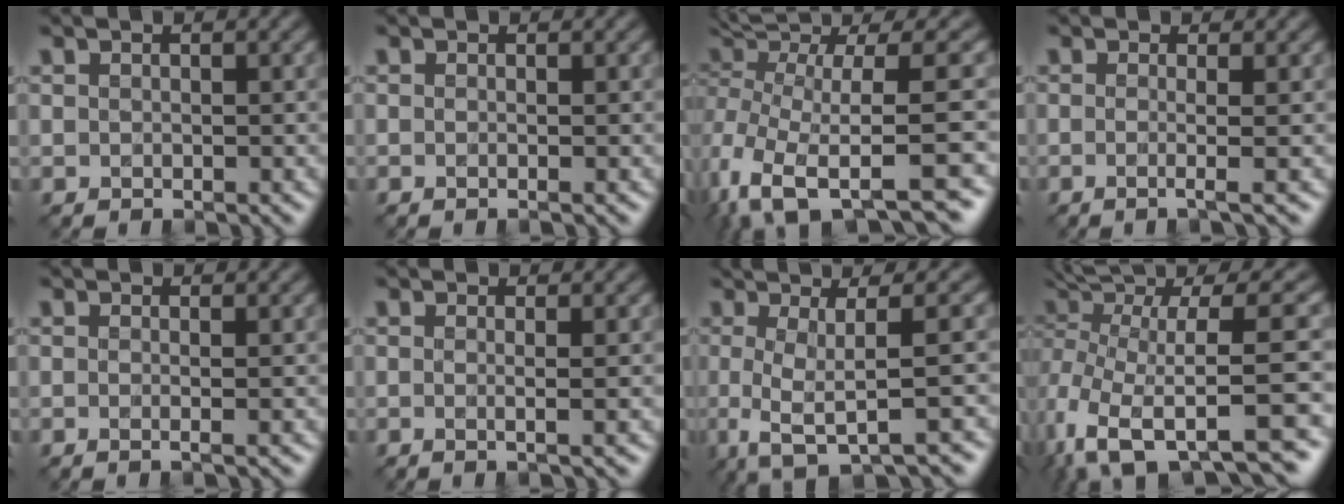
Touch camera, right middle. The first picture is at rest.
{"total": 1.0, "force": [0.0, 0.4, 0.9], "torque": [-0.012, -0.011, -0.016]}
{"total": 11.5, "force": [-1.6, 4.0, 10.6], "torque": [-0.215, 0.005, 0.000]}
{"total": 2.4, "force": [-0.2, 0.8, 2.3], "torque": [-0.030, -0.002, -0.029]}
{"total": 1.7, "force": [0.1, 0.8, 1.5], "torque": [-0.014, -0.006, -0.021]}
{"total": 2.0, "force": [0.2, 0.8, 1.9], "torque": [-0.021, 0.000, -0.023]}
{"total": 6.5, "force": [-0.7, 1.4, 6.3], "torque": [-0.084, 0.002, -0.017]}
{"total": 12.3, "force": [-1.2, 4.7, 11.3], "torque": [-0.225, 0.009, 0.007]}